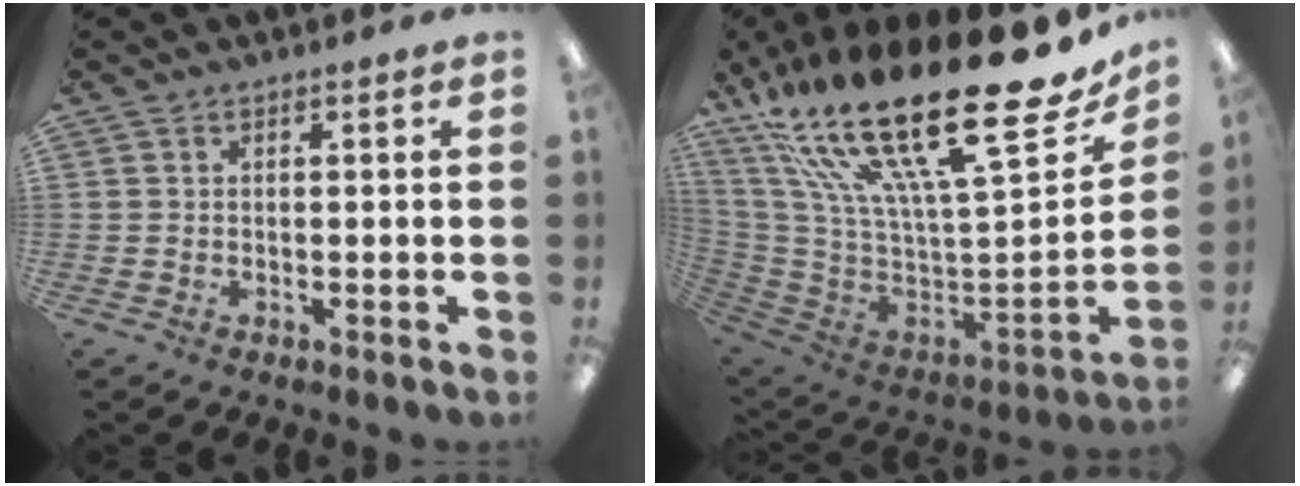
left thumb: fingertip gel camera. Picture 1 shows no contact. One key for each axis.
{"total": 31.6, "fx": 19.5, "fy": 9.7, "fz": 22.9, "tx": -0.381, "ty": -0.170, "tz": 0.347}